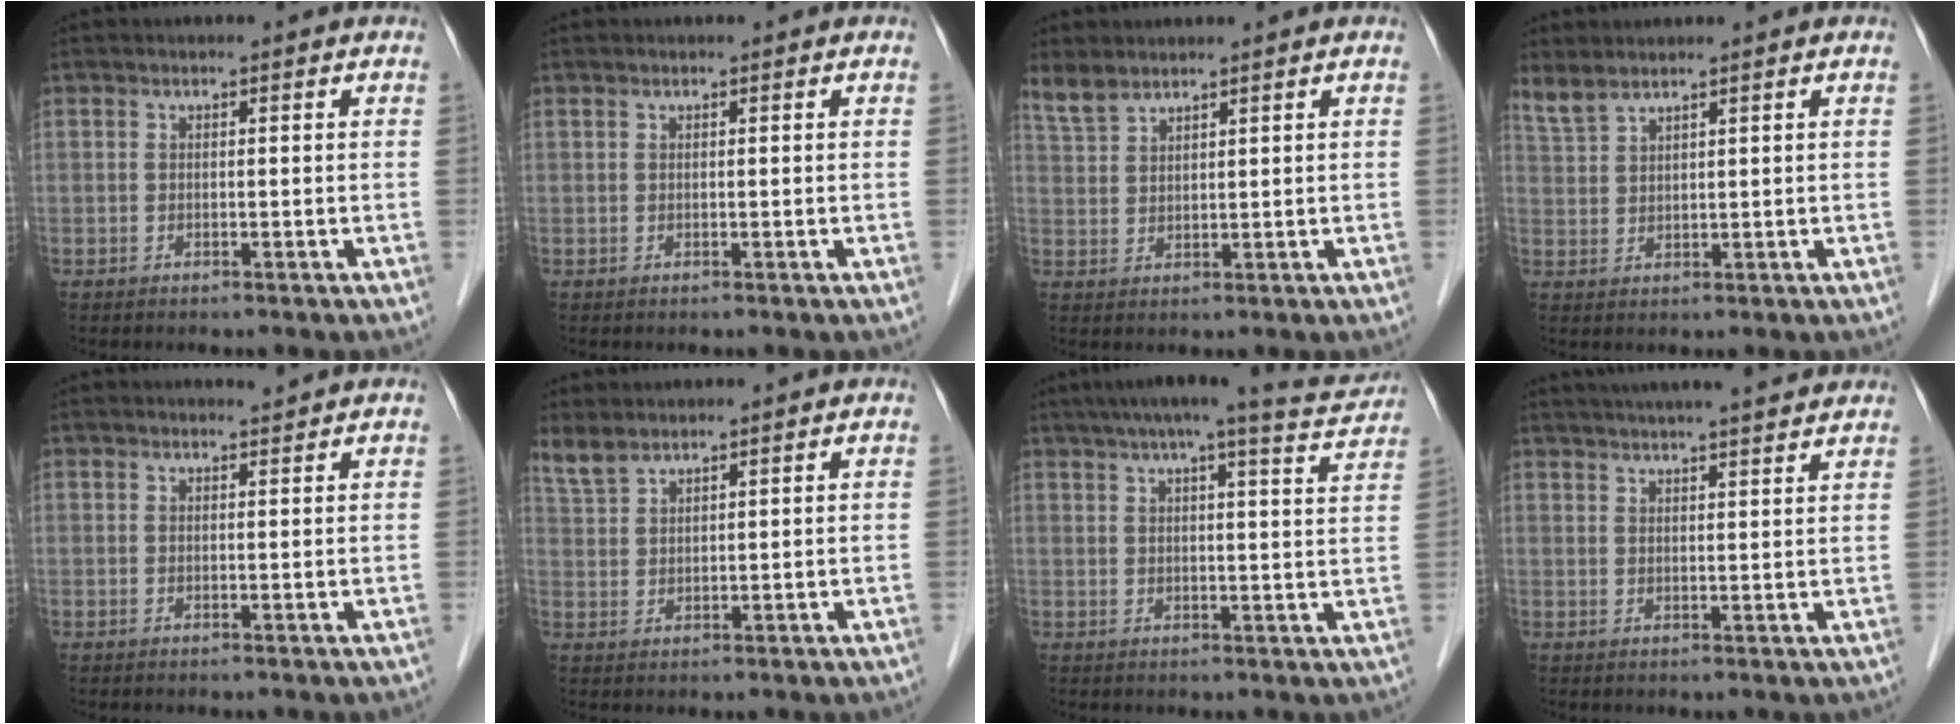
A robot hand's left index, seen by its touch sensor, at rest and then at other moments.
{"total": 0.0}
{"total": 3.4, "force": [3.2, 0.8, 0.8], "torque": [-0.022, 0.011, 0.070]}
{"total": 3.0, "force": [2.8, 0.2, 0.9], "torque": [-0.027, 0.009, 0.067]}
{"total": 0.7, "force": [0.6, -0.2, -0.2], "torque": [-0.006, -0.009, 0.011]}
{"total": 3.2, "force": [3.0, 0.6, 0.8], "torque": [-0.024, 0.011, 0.068]}
{"total": 12.9, "force": [11.5, 0.4, 6.0], "torque": [-0.087, -0.001, 0.135]}
{"total": 14.5, "force": [12.8, 1.1, 6.7], "torque": [-0.107, 0.028, 0.171]}